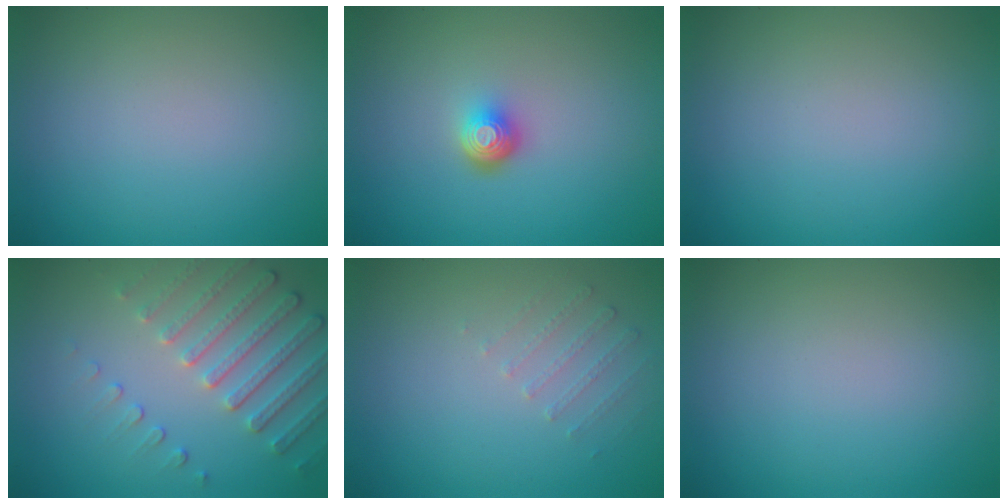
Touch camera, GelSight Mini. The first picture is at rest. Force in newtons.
{"total": 2.3, "press": 1.5, "slide": 1.8}
{"total": 0.0}
{"total": 4.9, "press": 3.6, "slide": 3.3}
{"total": 1.1, "press": 0.7, "slide": 0.8}
{"total": 0.0}